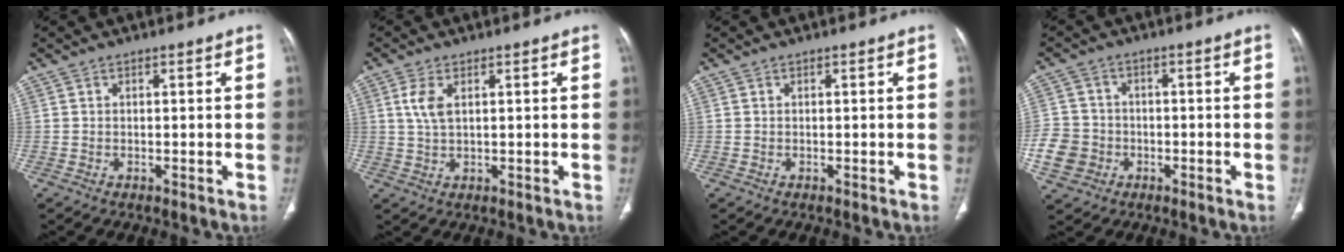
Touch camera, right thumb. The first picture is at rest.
{"total": 4.0, "force": [1.3, 1.8, 3.3], "torque": [-0.076, 0.001, 0.029]}
{"total": 0.0}
{"total": 7.9, "force": [-2.5, 7.2, 2.1], "torque": [-0.036, 0.017, -0.044]}